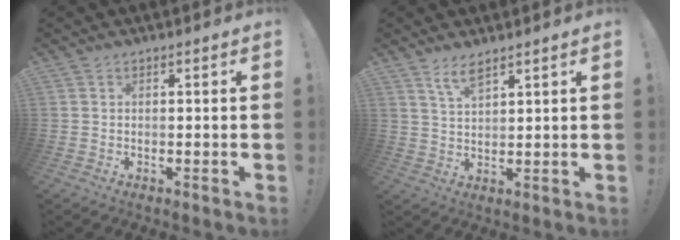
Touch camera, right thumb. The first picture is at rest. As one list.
[{"total": 5.1, "force": [3.9, 0.9, 3.2], "torque": [-0.061, -0.018, 0.069]}]